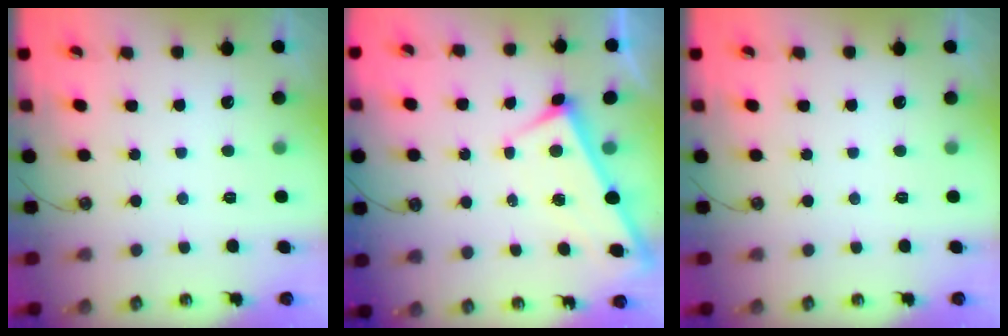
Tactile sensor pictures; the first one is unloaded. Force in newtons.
{"total": 2.7, "press": 2.7, "slide": 0.3}
{"total": 0.0}